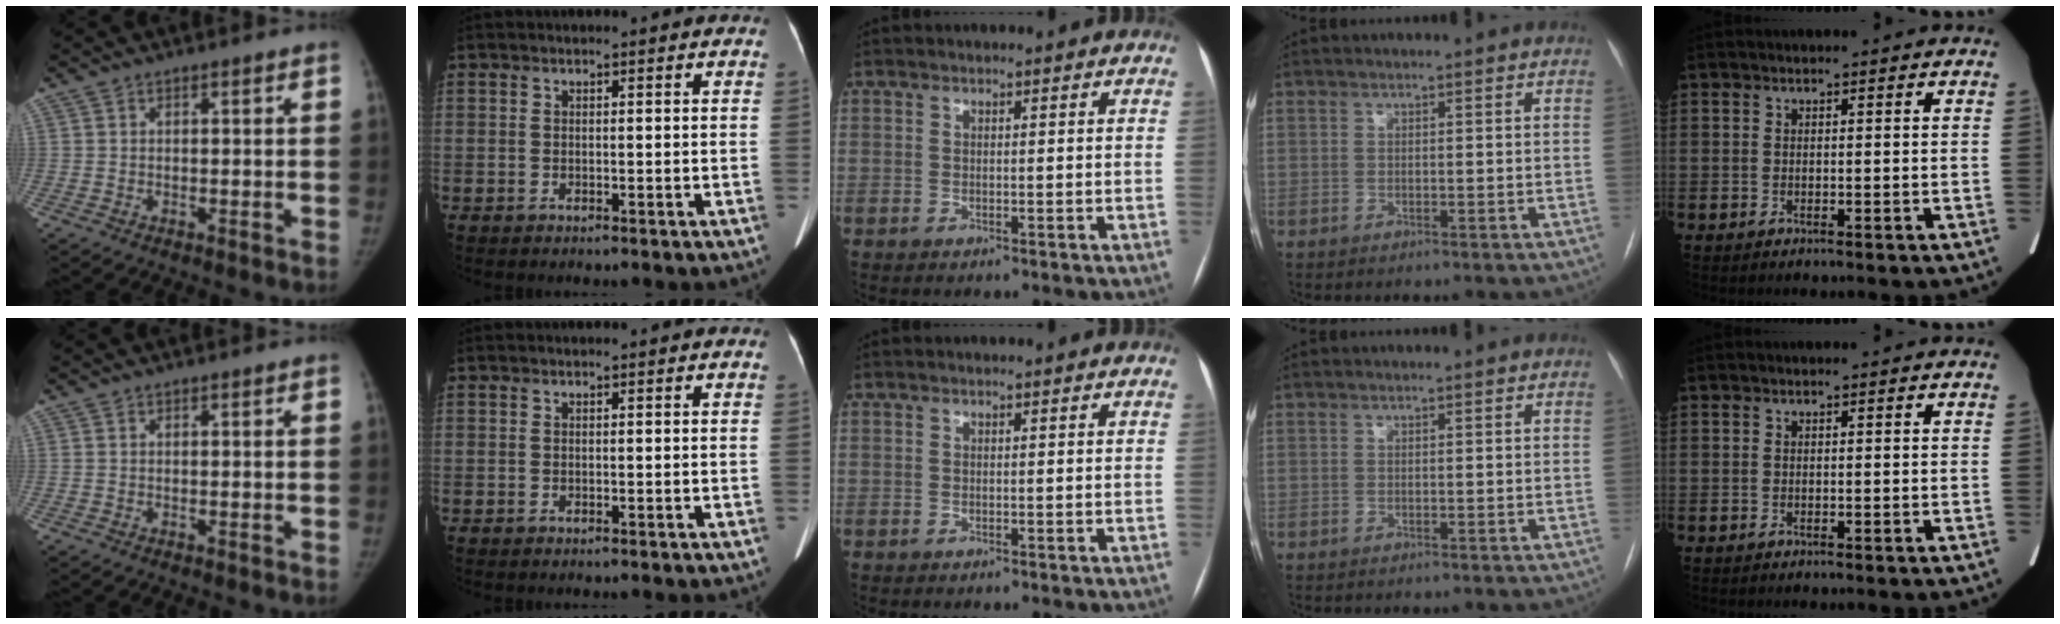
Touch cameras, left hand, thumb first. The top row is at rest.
{}